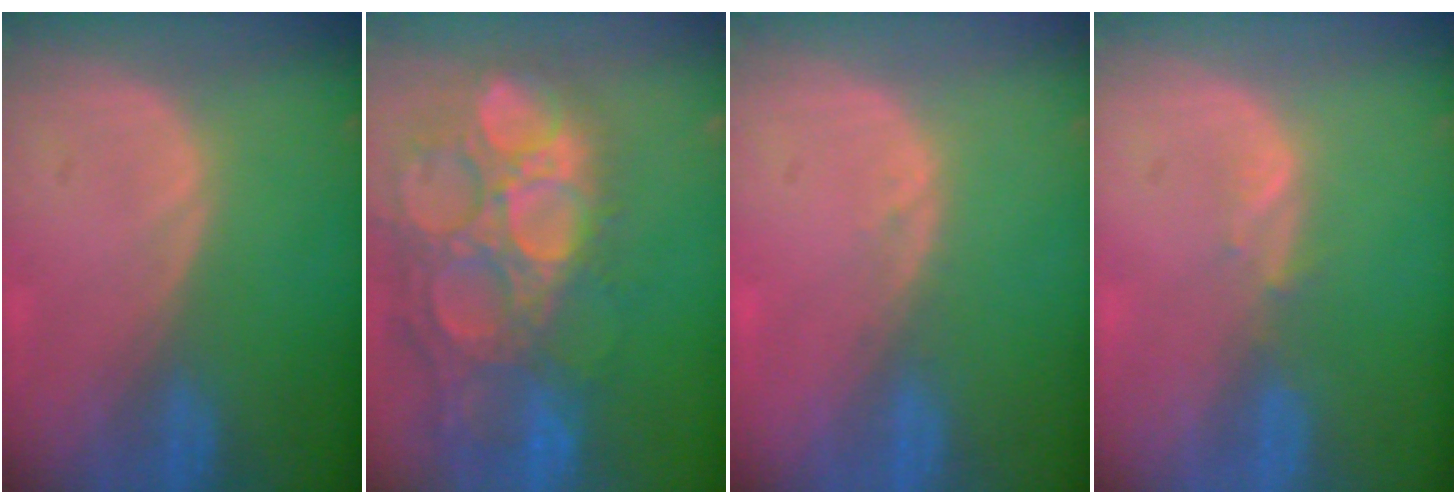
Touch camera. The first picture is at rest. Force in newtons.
{"total": 15.8, "press": 13.1, "slide": 8.9}
{"total": 1.0, "press": 0.9, "slide": 0.3}
{"total": 1.4, "press": 1.2, "slide": 0.6}